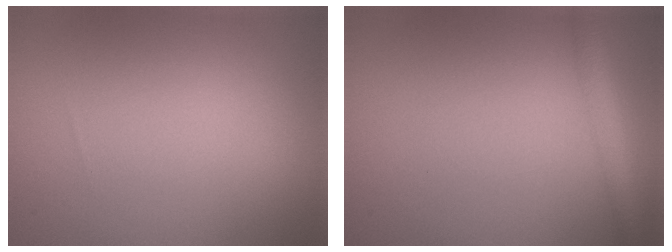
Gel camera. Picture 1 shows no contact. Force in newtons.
{"total": 3.1, "press": 3.1, "slide": 0.1}